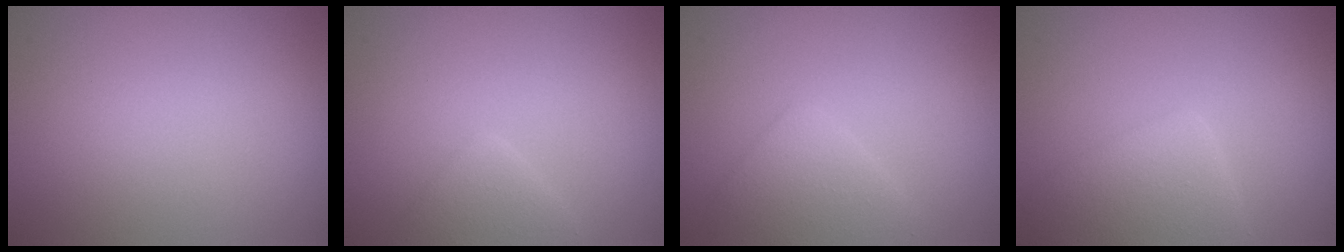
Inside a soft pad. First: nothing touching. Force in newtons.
{"total": 2.2, "press": 2.2, "slide": 0.2}
{"total": 2.8, "press": 2.8, "slide": 0.1}
{"total": 4.0, "press": 4.0, "slide": 0.3}